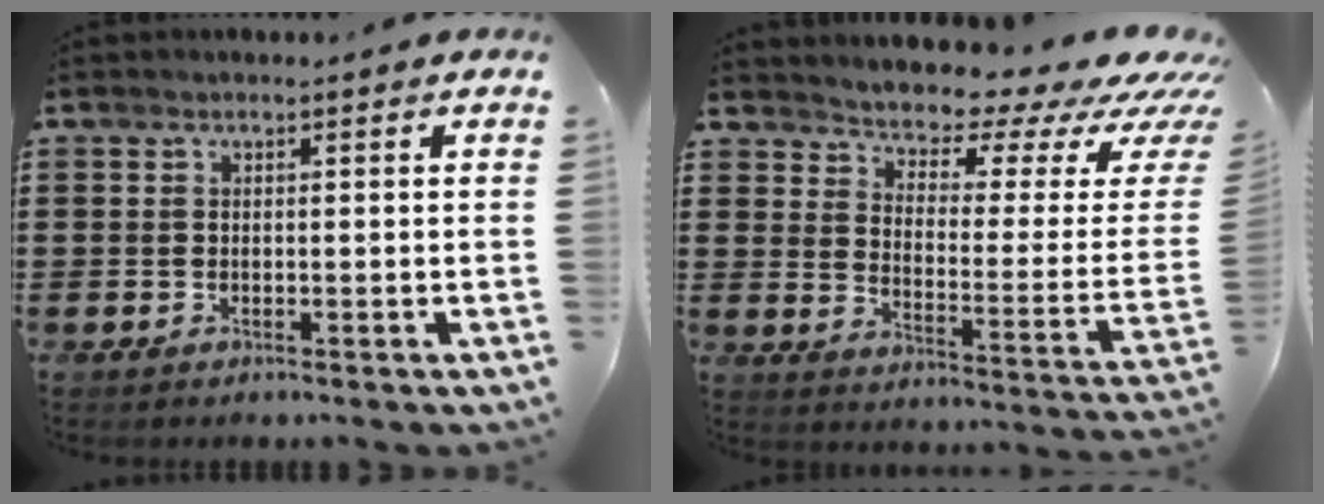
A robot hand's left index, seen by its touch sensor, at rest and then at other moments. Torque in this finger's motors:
{"motor_torque": [2.14, 0.00, 0.70, 0.03]}